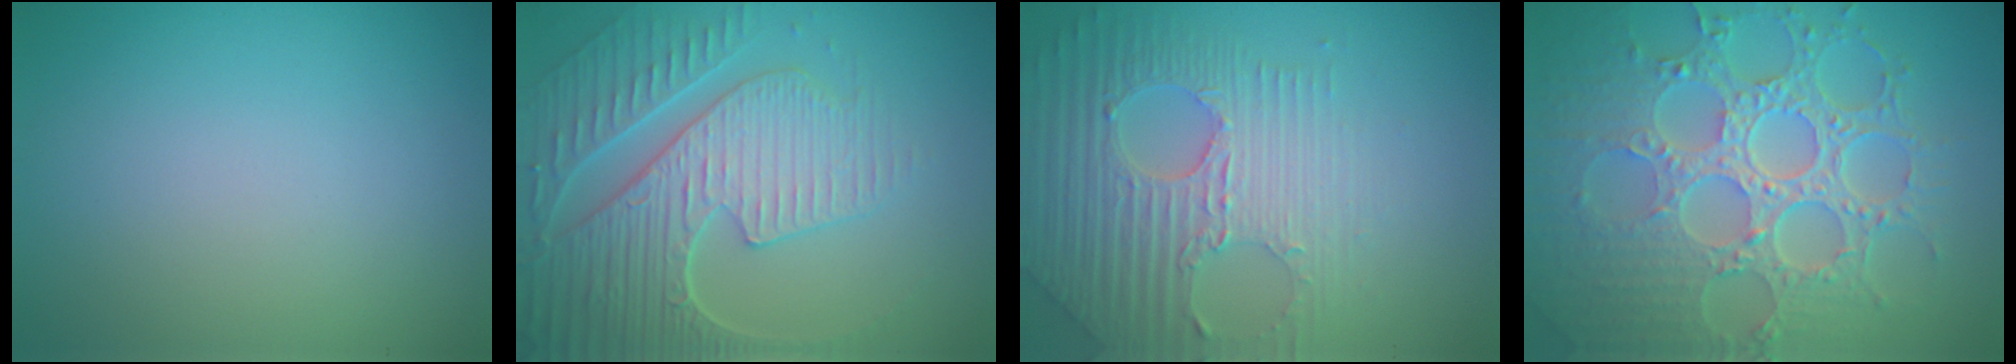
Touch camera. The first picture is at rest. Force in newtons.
{"total": 7.0, "press": 5.7, "slide": 4.2}
{"total": 5.9, "press": 4.8, "slide": 3.4}
{"total": 8.9, "press": 6.6, "slide": 6.0}